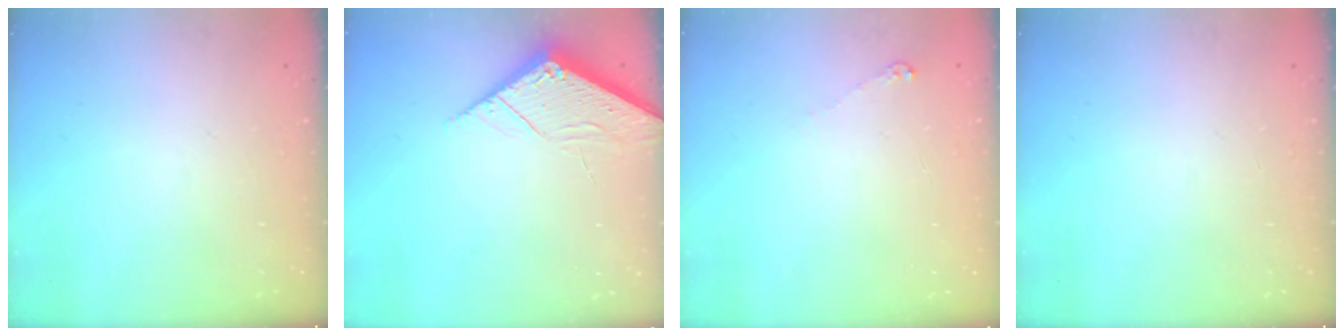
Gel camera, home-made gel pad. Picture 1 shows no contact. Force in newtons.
{"total": 4.1, "press": 4.1, "slide": 0.4}
{"total": 3.5, "press": 3.5, "slide": 0.5}
{"total": 0.0}